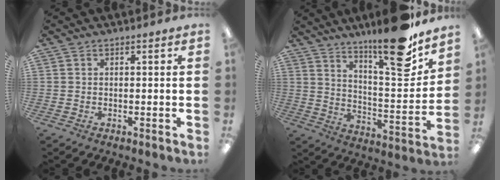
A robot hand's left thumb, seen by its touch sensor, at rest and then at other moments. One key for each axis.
{"total": 18.3, "fx": 14.6, "fy": 3.2, "fz": 10.6, "tx": -0.166, "ty": -0.108, "tz": 0.234}